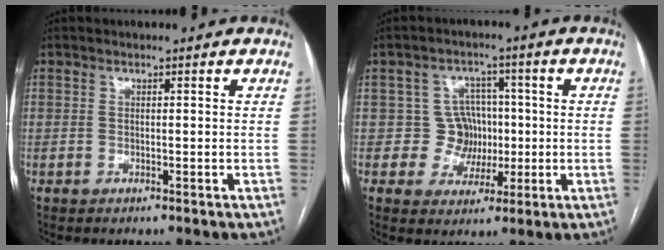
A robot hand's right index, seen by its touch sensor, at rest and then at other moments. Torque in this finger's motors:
{"motor_torque": [0.40, 0.06, -0.01, 0.00]}